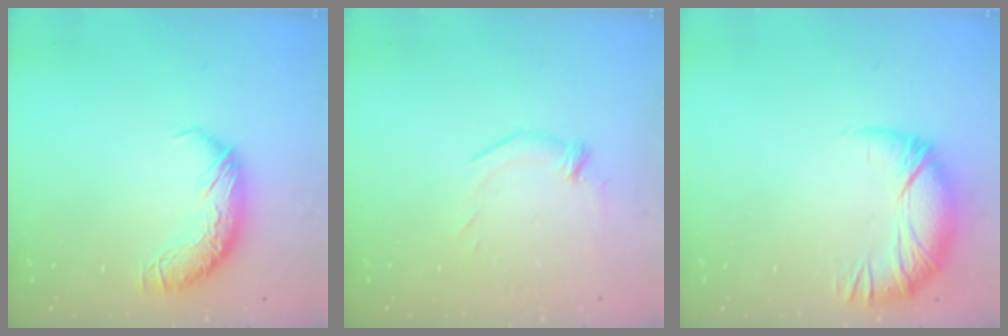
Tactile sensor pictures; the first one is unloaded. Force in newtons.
{"total": 3.9, "press": 3.7, "slide": 1.3}
{"total": 3.5, "press": 2.4, "slide": 2.6}